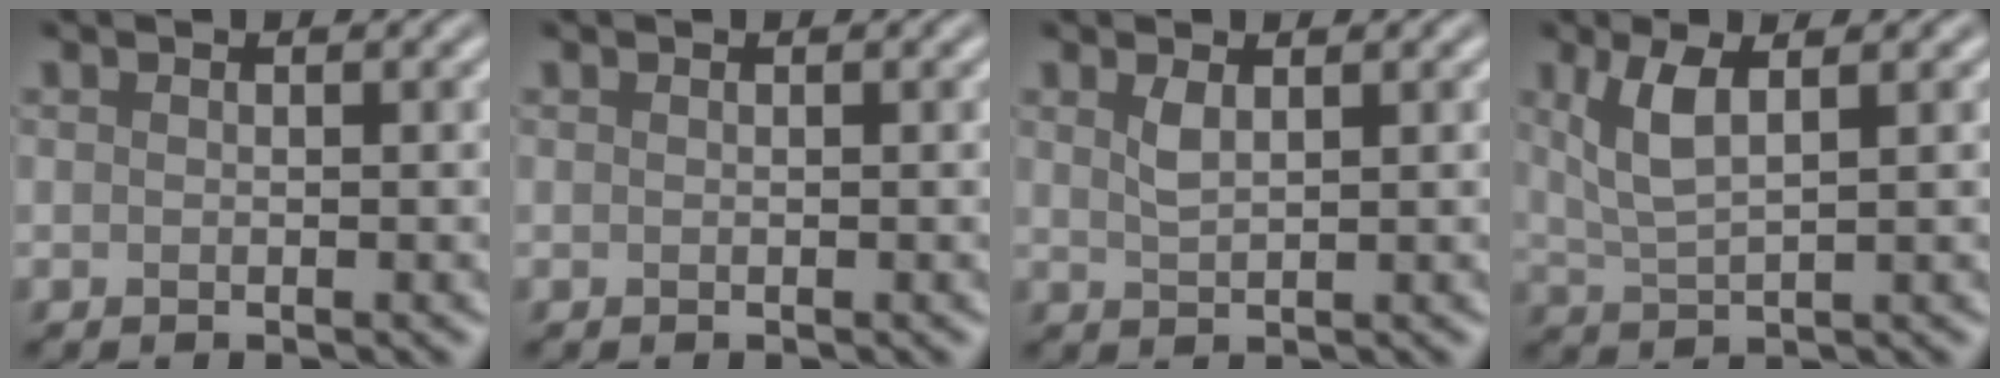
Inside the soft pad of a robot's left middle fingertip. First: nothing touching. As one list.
[{"total": 0.0}, {"total": 1.4, "force": [0.8, 0.5, 1.1], "torque": [-0.026, -0.001, 0.018]}, {"total": 3.5, "force": [1.5, 1.1, 3.0], "torque": [-0.068, -0.002, 0.034]}]